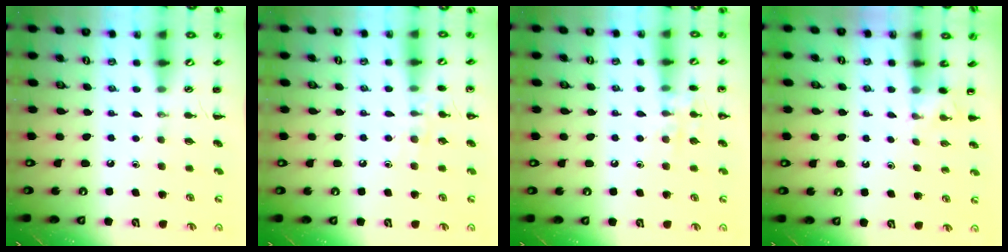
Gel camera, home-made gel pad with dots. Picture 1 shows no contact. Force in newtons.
{"total": 7.5, "press": 7.2, "slide": 2.0}
{"total": 7.7, "press": 7.6, "slide": 1.3}
{"total": 2.6, "press": 2.4, "slide": 1.0}